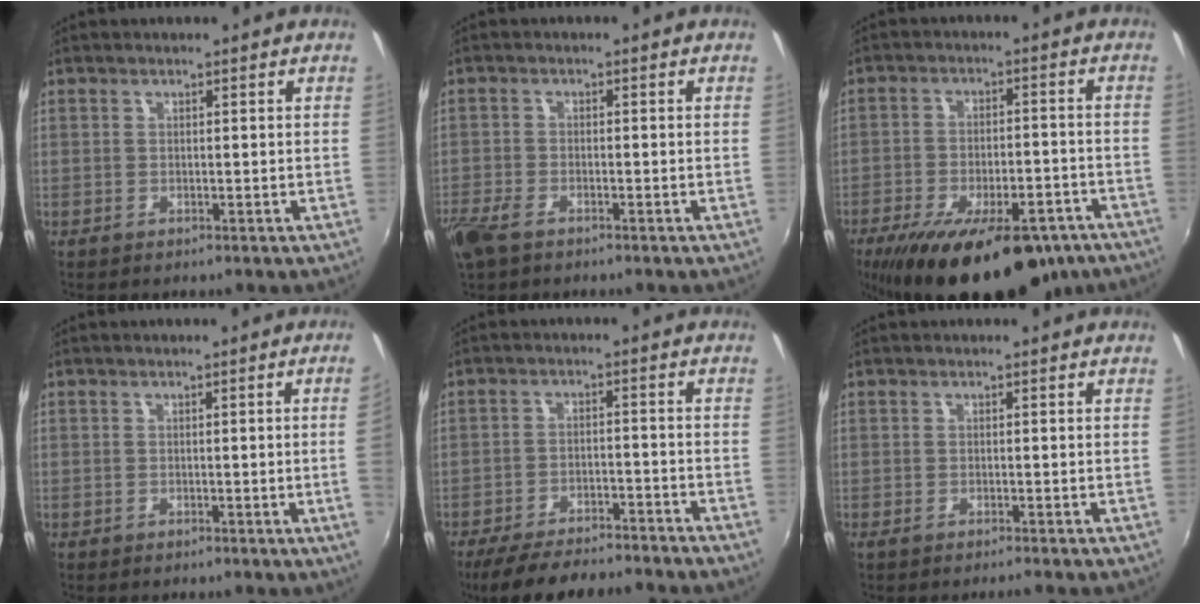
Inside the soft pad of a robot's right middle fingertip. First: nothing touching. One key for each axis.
{"total": 6.2, "fx": -4.2, "fy": 2.6, "fz": 3.7, "tx": -0.101, "ty": -0.017, "tz": -0.086}
{"total": 23.7, "fx": -16.4, "fy": 9.7, "fz": 14.2, "tx": -0.252, "ty": -0.028, "tz": -0.225}
{"total": 2.5, "fx": -0.1, "fy": -1.4, "fz": 2.1, "tx": -0.034, "ty": -0.011, "tz": 0.003}
{"total": 14.6, "fx": -12.8, "fy": 2.1, "fz": 6.7, "tx": -0.138, "ty": -0.019, "tz": -0.194}
{"total": 1.1, "fx": -1.0, "fy": -0.1, "fz": 0.5, "tx": -0.012, "ty": -0.005, "tz": -0.020}